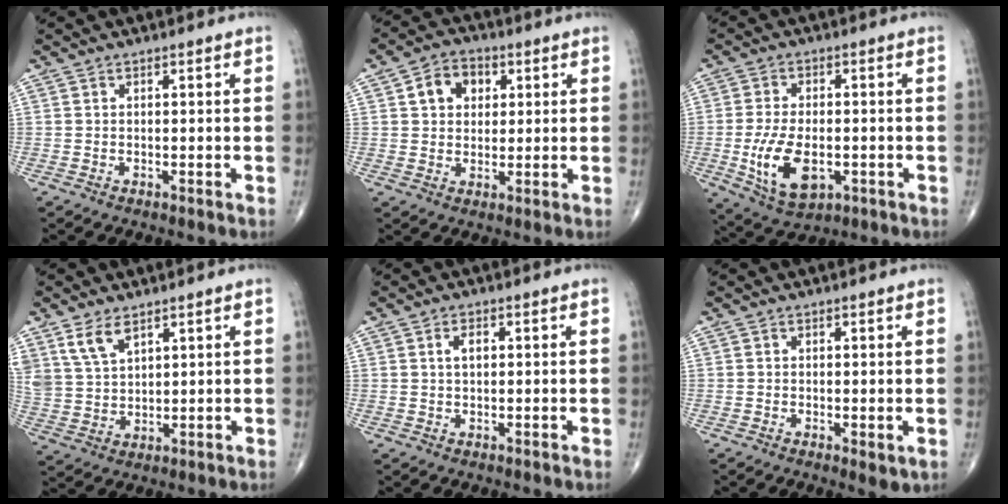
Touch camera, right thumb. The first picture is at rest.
{"total": 7.3, "force": [2.2, 5.6, 4.1], "torque": [-0.037, 0.002, 0.031]}
{"total": 11.5, "force": [-2.6, 6.4, 9.2], "torque": [-0.167, -0.003, -0.035]}
{"total": 6.8, "force": [4.4, 3.6, 3.9], "torque": [-0.070, -0.015, 0.097]}
{"total": 2.5, "force": [0.6, 1.4, 2.0], "torque": [-0.033, 0.003, 0.011]}
{"total": 2.3, "force": [-0.4, 1.0, 2.0], "torque": [-0.030, -0.008, -0.006]}